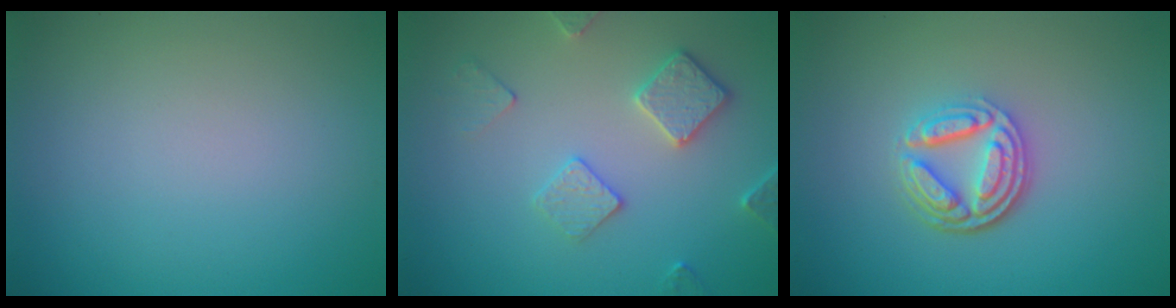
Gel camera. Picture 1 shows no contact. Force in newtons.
{"total": 3.4, "press": 3.1, "slide": 1.3}
{"total": 4.5, "press": 3.4, "slide": 2.9}